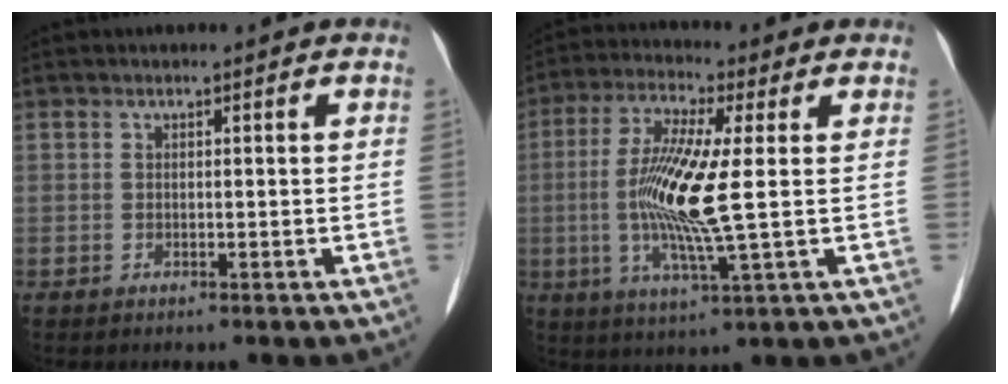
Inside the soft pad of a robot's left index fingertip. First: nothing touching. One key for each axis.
{"total": 11.6, "fx": 0.0, "fy": 0.9, "fz": 11.6, "tx": -0.244, "ty": -0.006, "tz": -0.003}